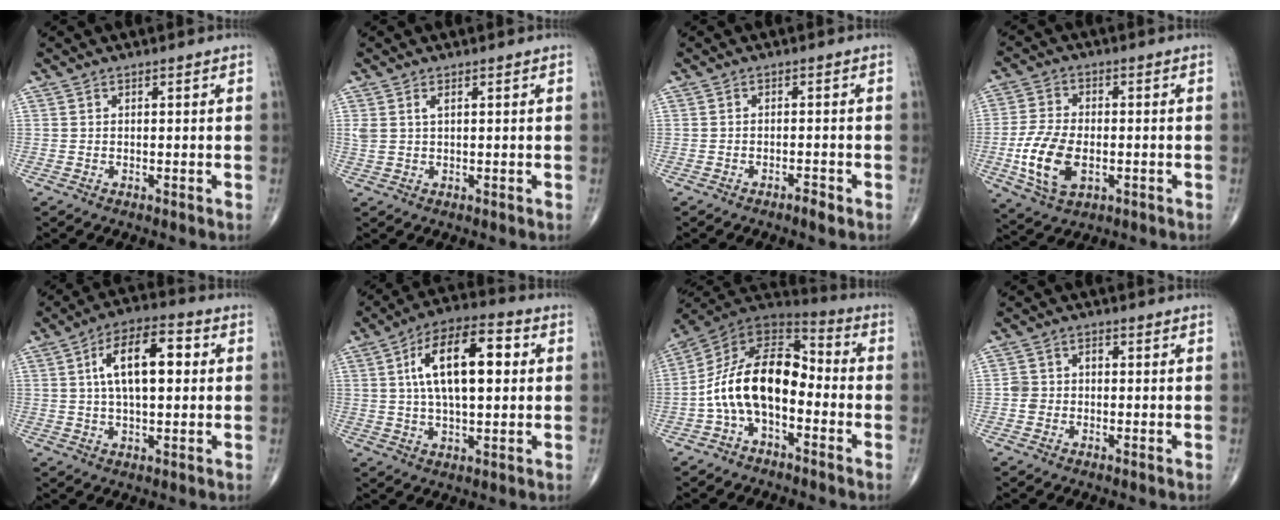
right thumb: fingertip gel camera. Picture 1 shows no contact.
{"total": 2.1, "force": [0.9, 0.9, 1.7], "torque": [-0.043, 0.008, 0.024]}
{"total": 1.7, "force": [-1.3, 0.3, 1.0], "torque": [-0.018, 0.005, -0.025]}
{"total": 11.3, "force": [-2.7, 6.4, 8.9], "torque": [-0.178, 0.000, -0.046]}
{"total": 13.1, "force": [2.3, 6.1, 11.3], "torque": [-0.181, 0.019, 0.032]}
{"total": 16.2, "force": [3.0, 7.3, 14.1], "torque": [-0.230, 0.019, 0.044]}
{"total": 15.9, "force": [-3.3, 9.0, 12.7], "torque": [-0.211, 0.066, -0.071]}
{"total": 3.2, "force": [-0.6, 2.8, 1.3], "torque": [-0.016, 0.017, -0.015]}